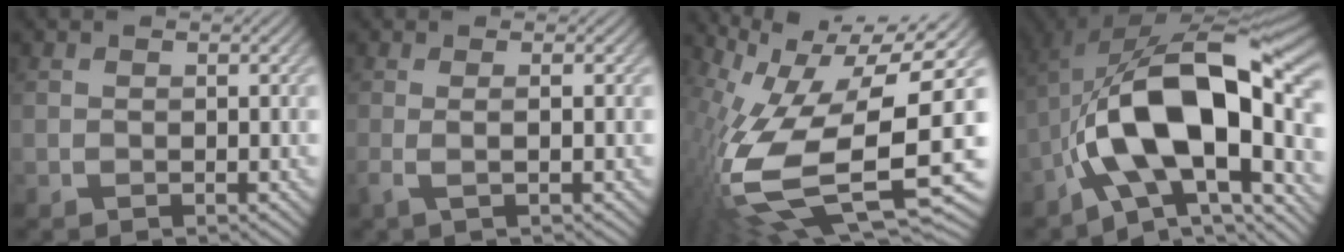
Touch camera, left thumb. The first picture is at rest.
{"total": 2.4, "force": [-0.1, 0.4, 2.4], "torque": [-0.039, 0.001, -0.011]}
{"total": 18.0, "force": [-2.6, 7.2, 16.3], "torque": [-0.321, -0.035, -0.030]}
{"total": 17.8, "force": [-3.6, 9.3, 14.7], "torque": [-0.232, 0.008, -0.065]}